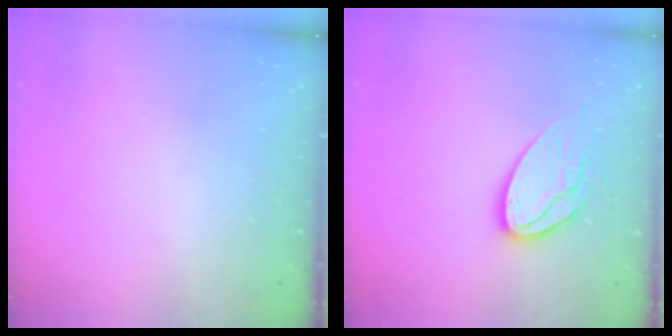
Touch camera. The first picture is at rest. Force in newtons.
{"total": 14.7, "press": 14.6, "slide": 1.2}